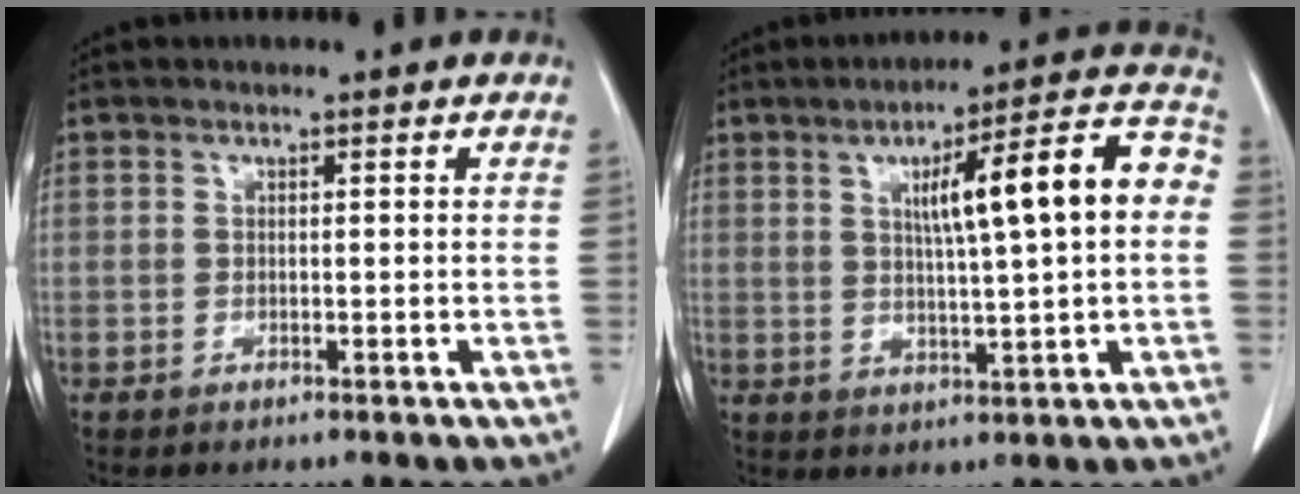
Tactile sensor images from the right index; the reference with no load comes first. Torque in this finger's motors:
{"motor_torque": [0.84, 0.27, 0.34, 0.09]}